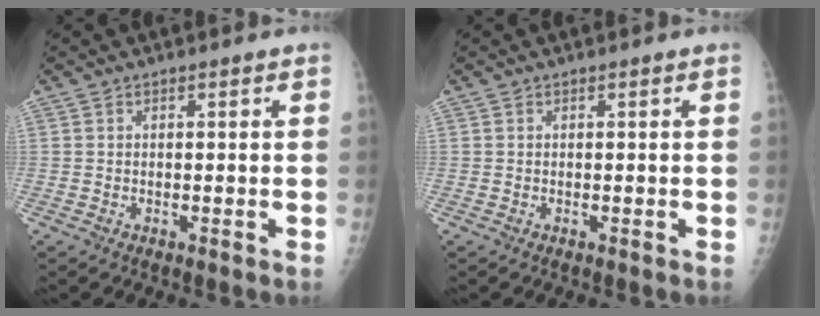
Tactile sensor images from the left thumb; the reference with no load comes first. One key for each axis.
{"total": 0.0}